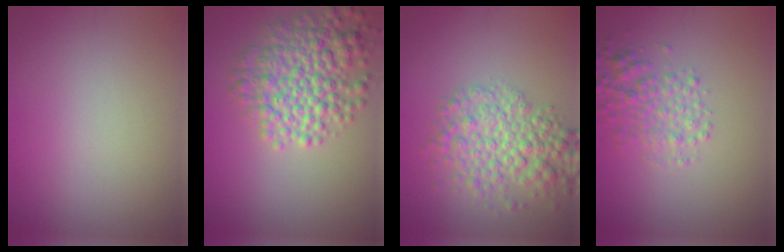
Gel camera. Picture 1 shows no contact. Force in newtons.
{"total": 6.4, "press": 6.4, "slide": 0.2}
{"total": 5.5, "press": 5.5, "slide": 0.2}
{"total": 3.2, "press": 3.2, "slide": 0.2}